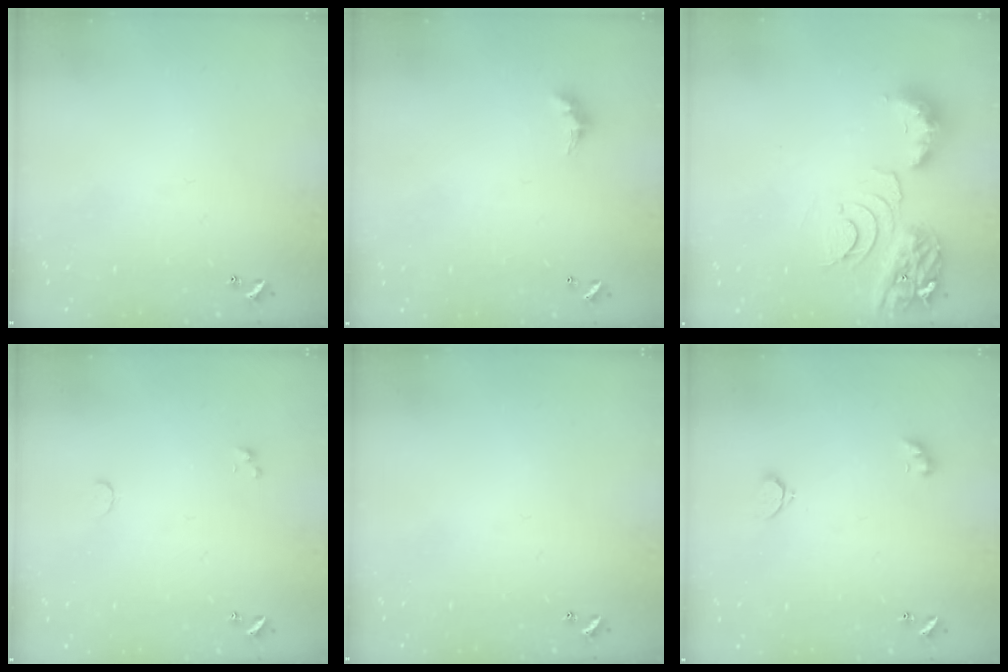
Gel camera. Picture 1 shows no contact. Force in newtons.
{"total": 3.9, "press": 3.8, "slide": 0.5}
{"total": 10.1, "press": 10.0, "slide": 1.2}
{"total": 0.5, "press": 0.4, "slide": 0.3}
{"total": 0.0}
{"total": 2.6, "press": 2.6, "slide": 0.5}